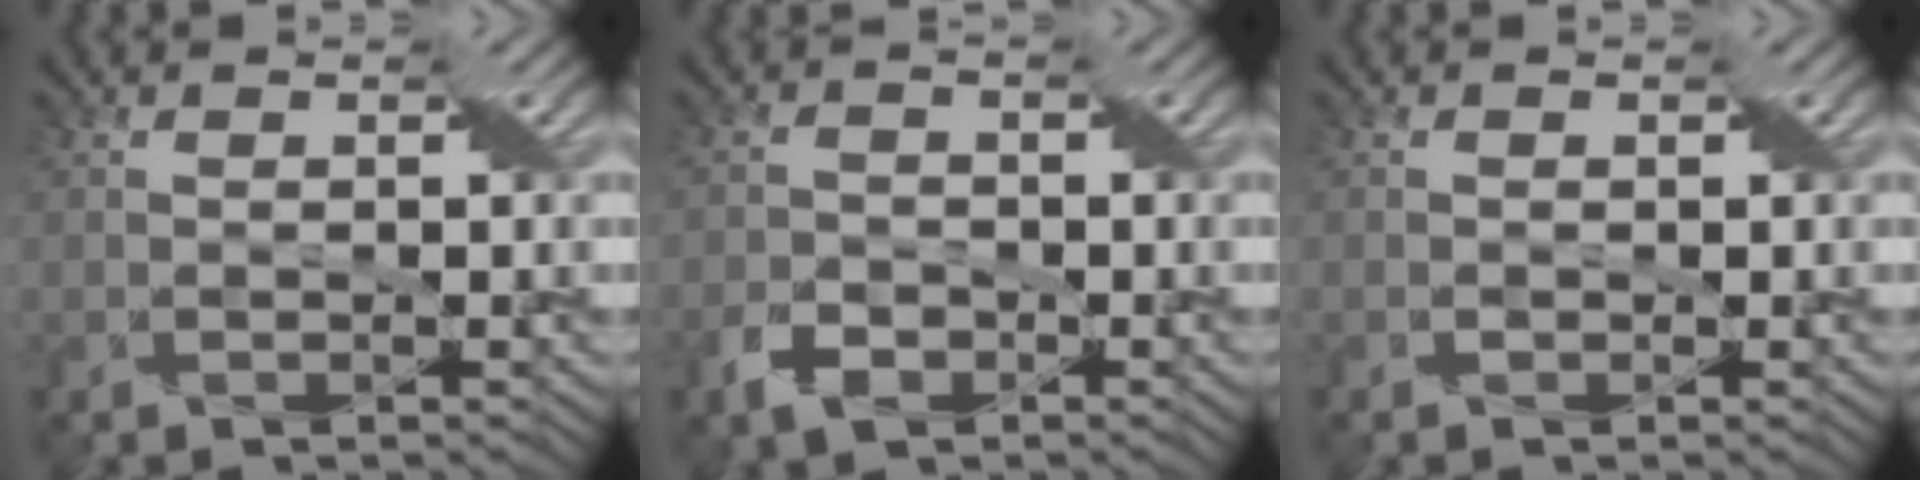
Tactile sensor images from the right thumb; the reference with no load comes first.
{"total": 3.4, "force": [-1.9, 2.2, 1.8], "torque": [-0.040, -0.002, -0.043]}
{"total": 0.0}